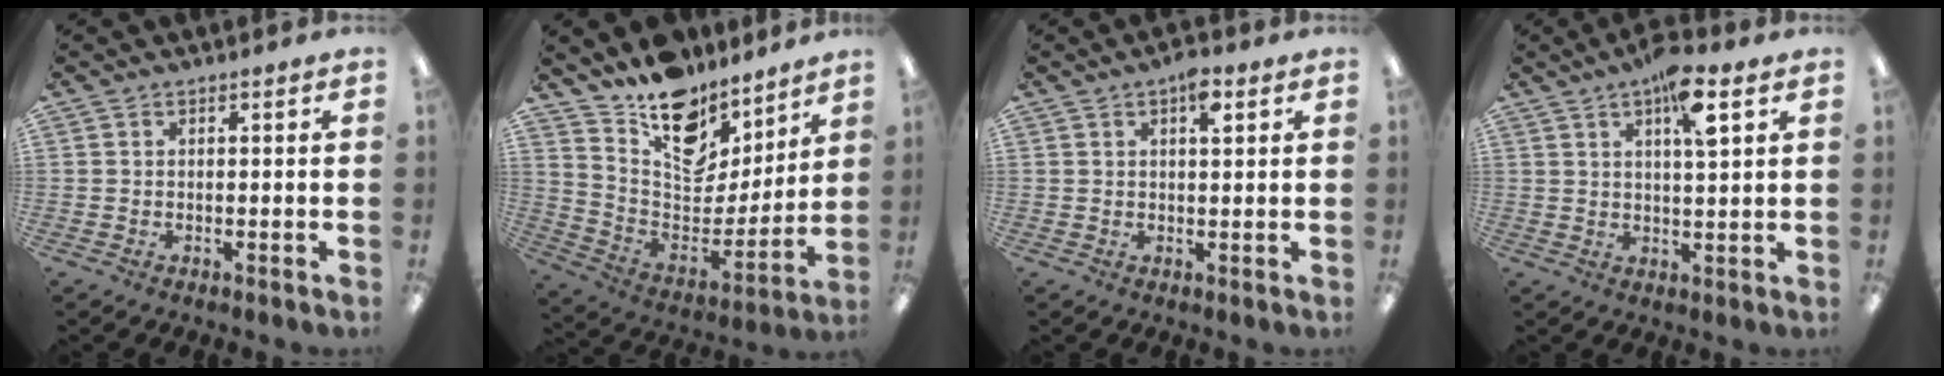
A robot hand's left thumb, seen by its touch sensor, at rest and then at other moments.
{"total": 16.0, "force": [12.2, 8.6, 5.7], "torque": [-0.091, -0.109, 0.220]}
{"total": 4.1, "force": [2.2, 1.5, 3.2], "torque": [-0.044, -0.004, 0.031]}
{"total": 8.3, "force": [4.4, 1.9, 6.7], "torque": [-0.109, -0.011, 0.068]}